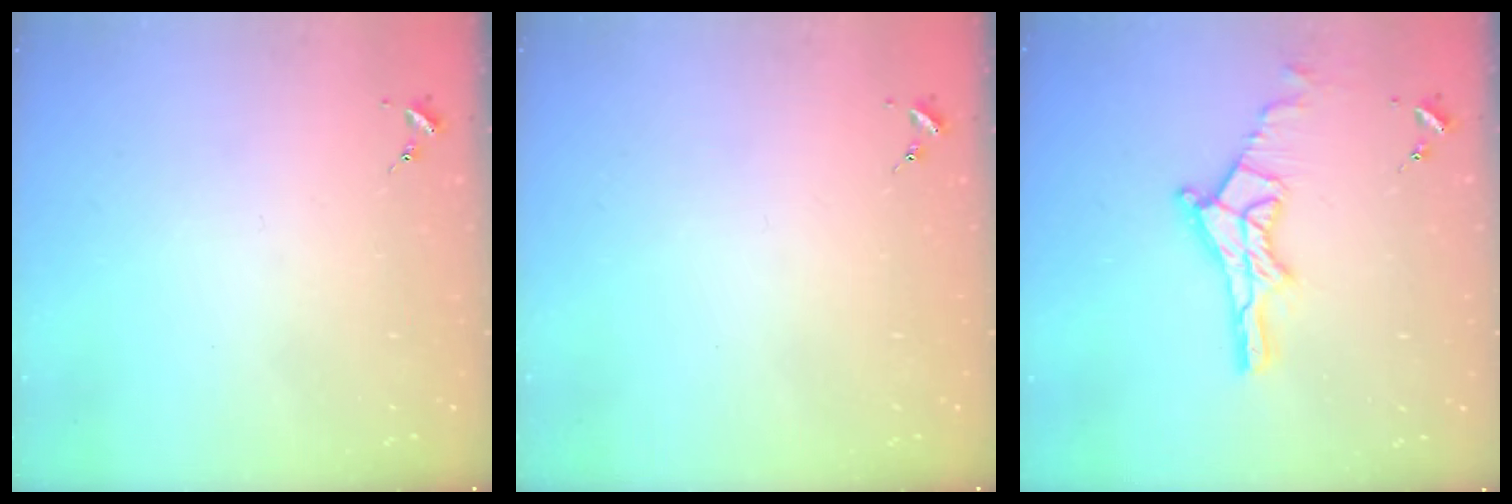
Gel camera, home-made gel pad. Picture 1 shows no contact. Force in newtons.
{"total": 0.0}
{"total": 13.3, "press": 13.3, "slide": 0.8}